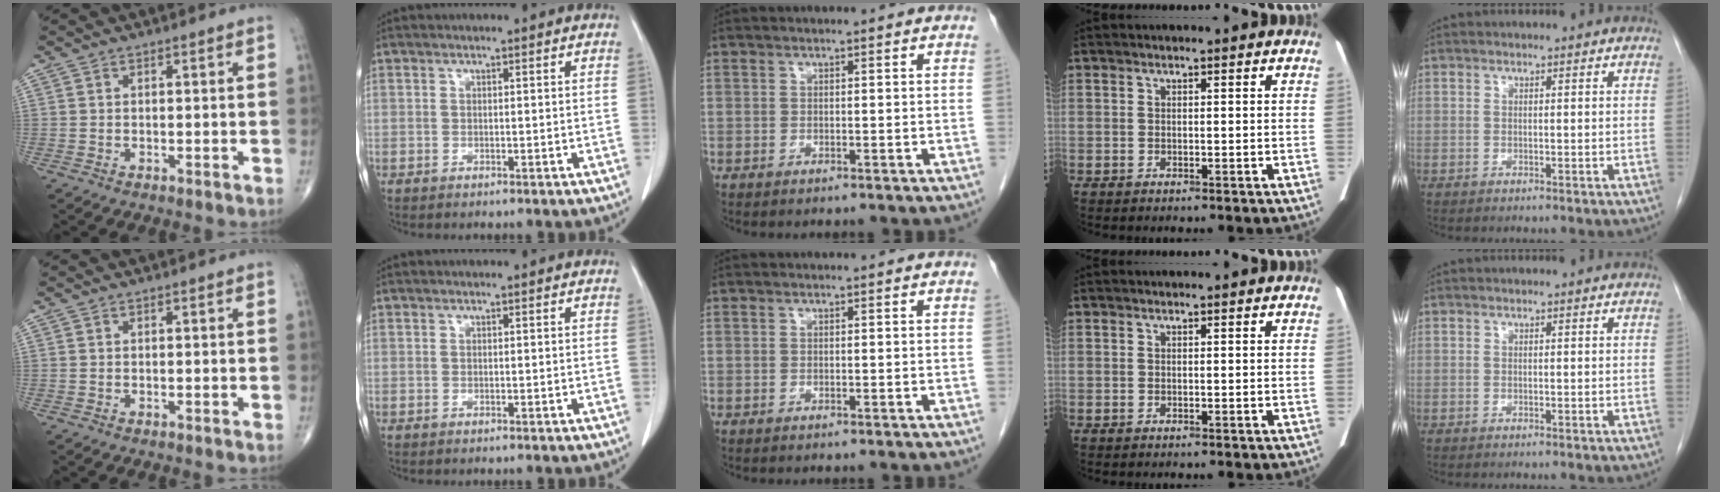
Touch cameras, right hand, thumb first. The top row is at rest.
{}